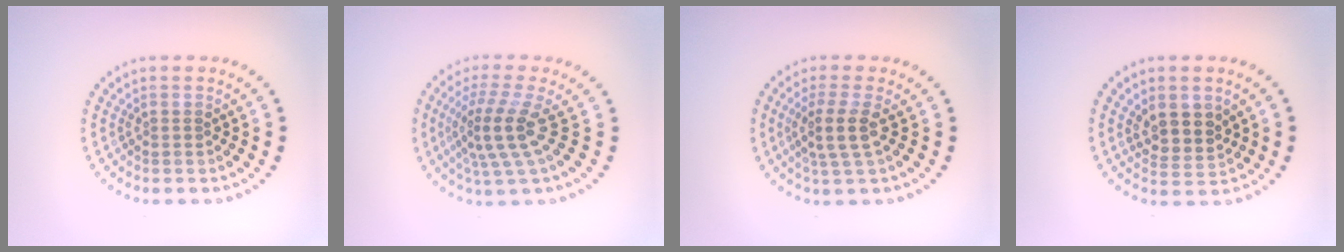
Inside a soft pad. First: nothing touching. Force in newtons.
{"total": 4.0, "press": 2.9, "slide": 2.8}
{"total": 2.7, "press": 2.3, "slide": 1.5}
{"total": 3.0, "press": 2.7, "slide": 1.3}